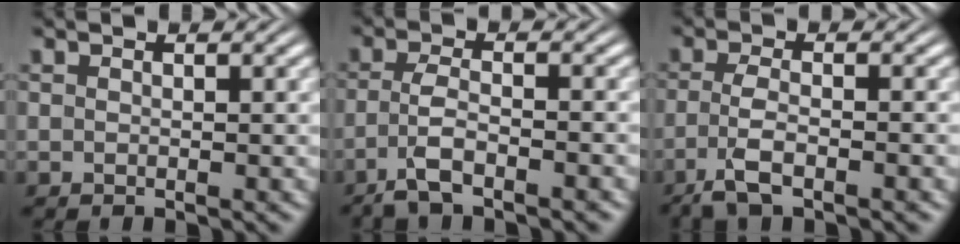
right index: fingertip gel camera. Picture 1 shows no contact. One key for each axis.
{"total": 3.7, "fx": -2.4, "fy": 1.0, "fz": 2.6, "tx": -0.056, "ty": -0.007, "tz": -0.039}
{"total": 3.4, "fx": -2.1, "fy": 0.7, "fz": 2.6, "tx": -0.059, "ty": -0.011, "tz": -0.030}